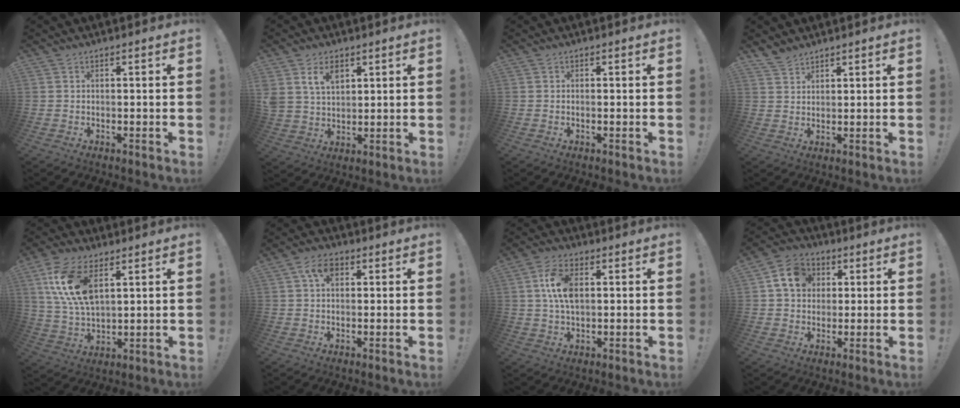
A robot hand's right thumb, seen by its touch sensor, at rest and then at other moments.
{"total": 8.4, "force": [4.5, 5.6, 4.3], "torque": [-0.078, -0.013, 0.088]}
{"total": 0.6, "force": [-0.4, 0.1, 0.5], "torque": [-0.008, 0.000, -0.008]}
{"total": 3.5, "force": [3.1, 1.4, 0.7], "torque": [-0.011, -0.020, 0.060]}
{"total": 14.4, "force": [5.9, 7.7, 10.6], "torque": [-0.220, -0.016, 0.109]}
{"total": 6.0, "force": [1.7, 3.9, 4.3], "torque": [-0.078, 0.010, 0.032]}
{"total": 9.8, "force": [1.5, 5.6, 7.9], "torque": [-0.153, 0.002, 0.025]}
{"total": 11.1, "force": [3.2, 9.2, 5.4], "torque": [-0.079, 0.007, 0.066]}